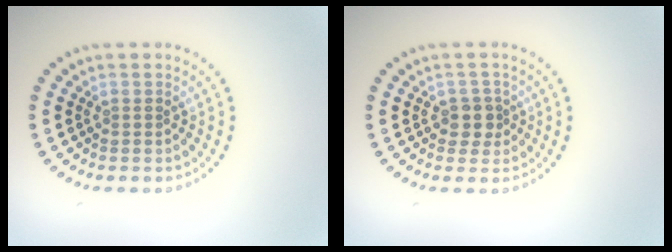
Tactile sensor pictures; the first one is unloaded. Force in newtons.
{"total": 1.9, "press": 1.6, "slide": 0.9}